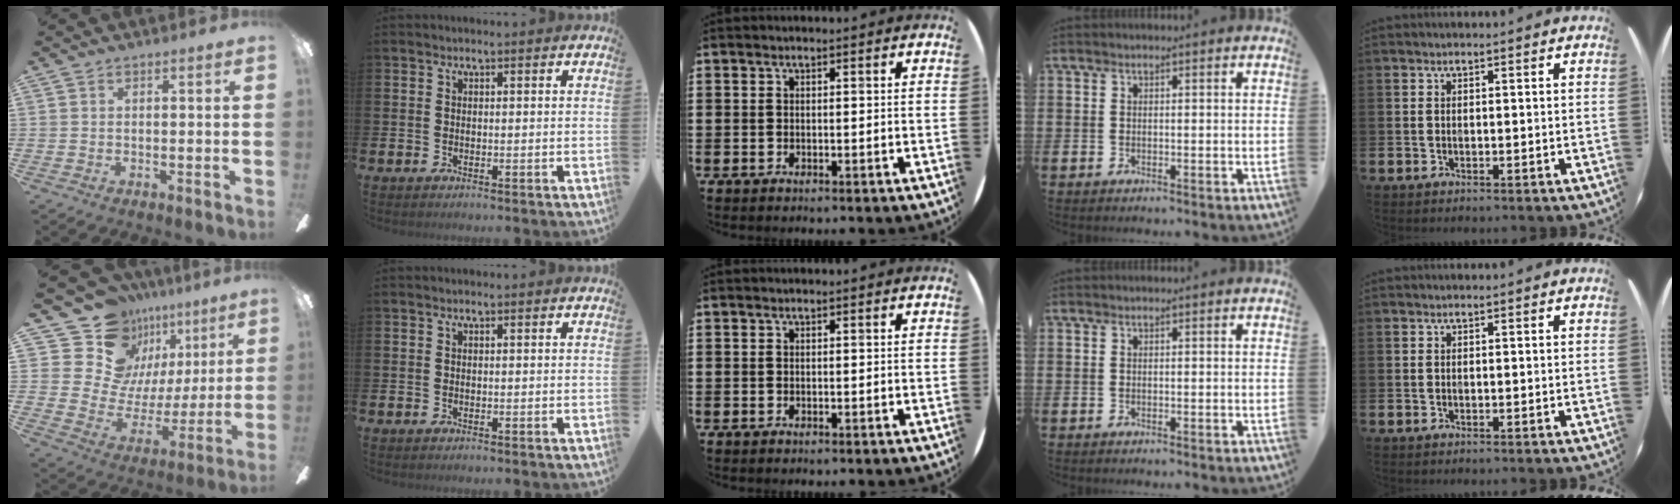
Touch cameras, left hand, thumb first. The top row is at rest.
{"thumb": {"total": 16.7, "force": [12.4, 10.7, 3.5], "torque": [-0.086, -0.100, 0.249]}}